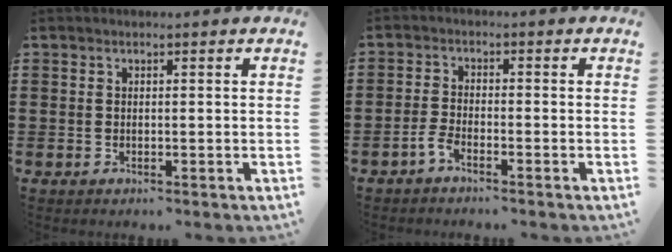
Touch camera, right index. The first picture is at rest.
{"total": 2.3, "force": [-1.9, 0.3, 1.3], "torque": [-0.039, -0.001, -0.041]}